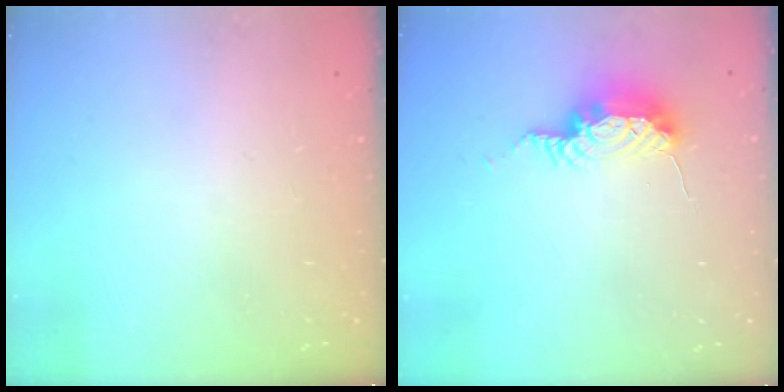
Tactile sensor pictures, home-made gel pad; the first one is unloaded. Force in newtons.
{"total": 13.1, "press": 9.6, "slide": 8.9}